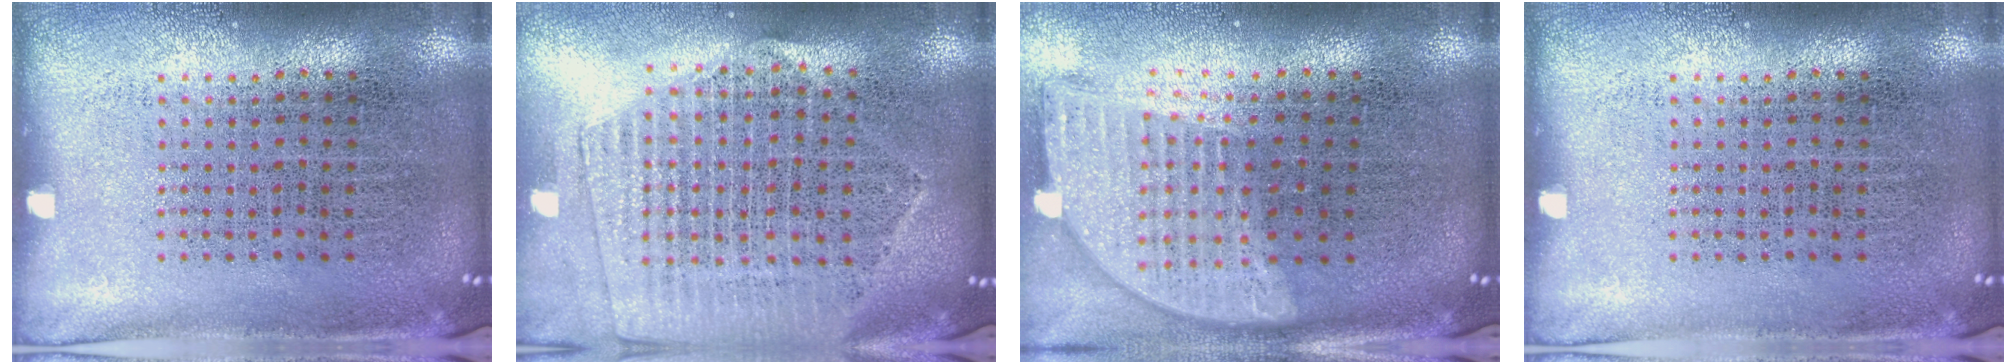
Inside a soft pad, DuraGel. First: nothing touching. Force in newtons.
{"total": 2.0, "press": 1.8, "slide": 0.9}
{"total": 2.0, "press": 1.6, "slide": 1.2}
{"total": 0.0}